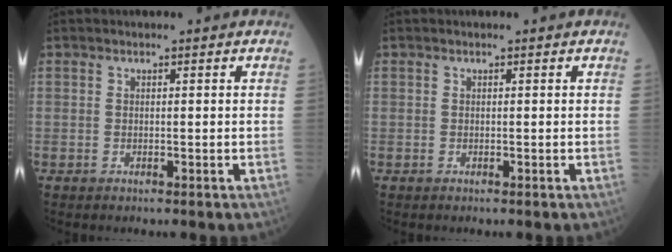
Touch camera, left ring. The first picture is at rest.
{"total": 0.0}